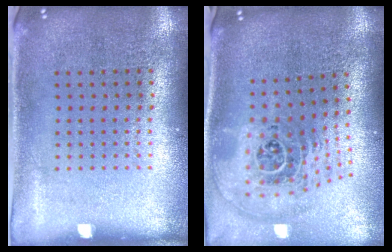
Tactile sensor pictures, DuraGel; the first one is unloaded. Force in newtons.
{"total": 2.8, "press": 1.9, "slide": 2.0}